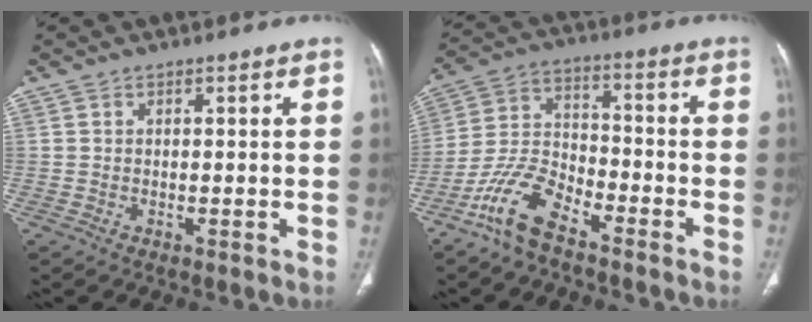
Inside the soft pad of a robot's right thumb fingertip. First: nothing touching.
{"total": 10.4, "force": [-7.3, 4.4, 5.9], "torque": [-0.130, 0.048, -0.152]}